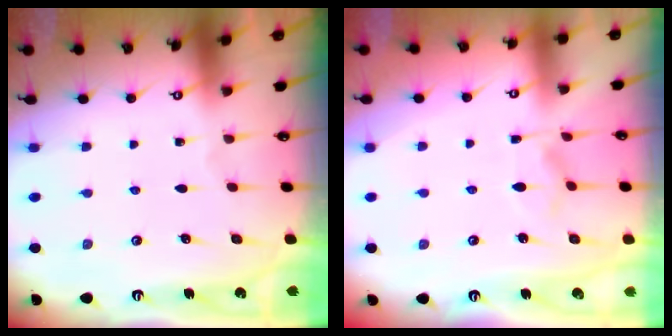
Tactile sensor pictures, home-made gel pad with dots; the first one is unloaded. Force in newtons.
{"total": 6.1, "press": 6.0, "slide": 0.9}